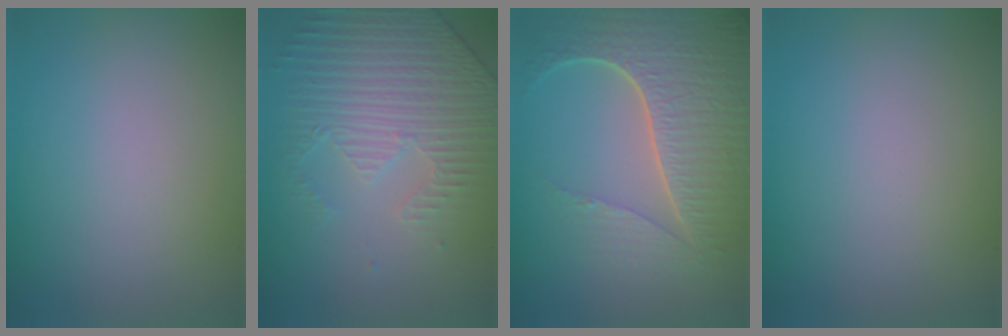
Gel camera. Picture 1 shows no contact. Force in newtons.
{"total": 4.4, "press": 3.5, "slide": 2.6}
{"total": 7.7, "press": 5.6, "slide": 5.3}
{"total": 0.0}